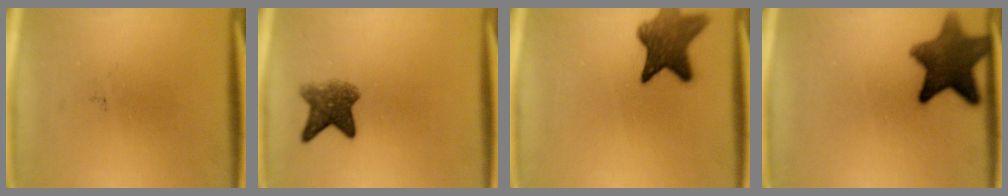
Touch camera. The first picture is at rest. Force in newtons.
{"total": 5.2}
{"total": 8.0}
{"total": 10.7}